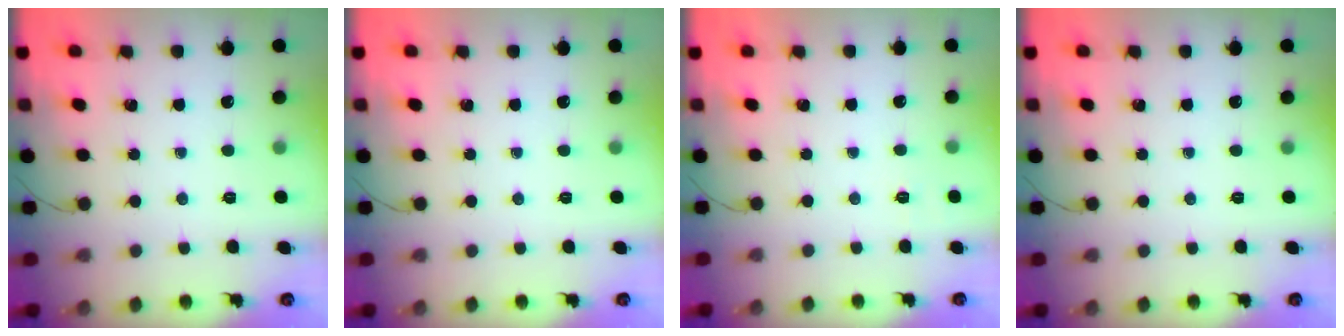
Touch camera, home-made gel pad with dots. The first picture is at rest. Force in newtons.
{"total": 0.0}
{"total": 6.1, "press": 5.8, "slide": 1.8}
{"total": 0.0}